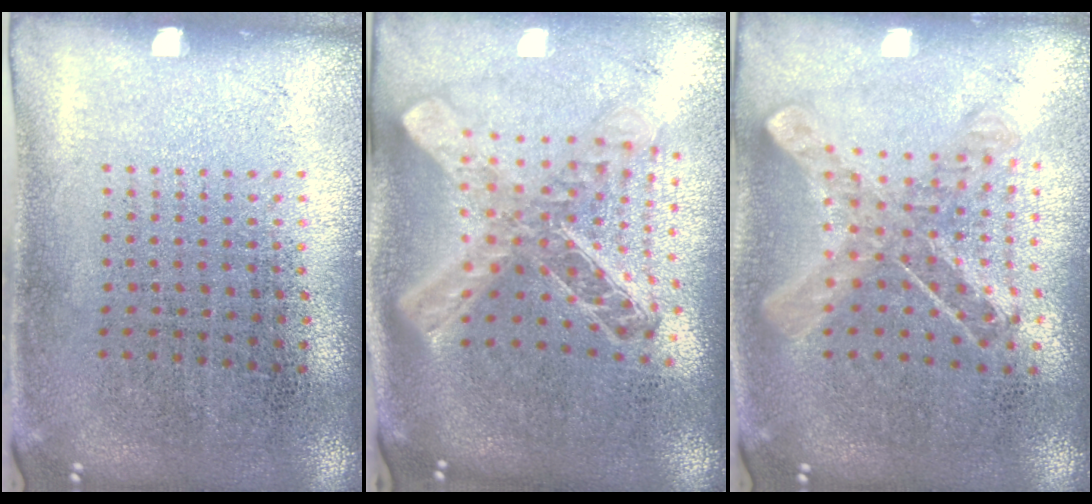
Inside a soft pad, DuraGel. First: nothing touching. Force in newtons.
{"total": 2.6, "press": 2.0, "slide": 1.7}
{"total": 0.8, "press": 0.8, "slide": 0.2}